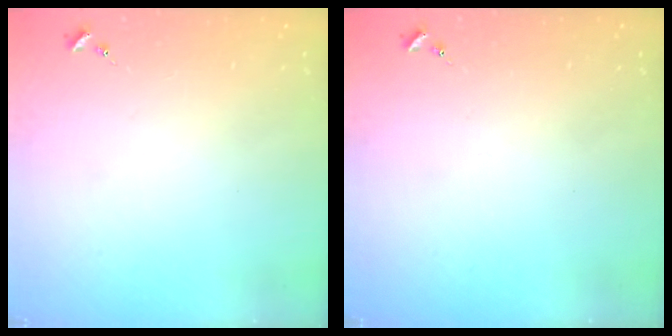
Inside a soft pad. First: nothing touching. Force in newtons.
{"total": 0.0}